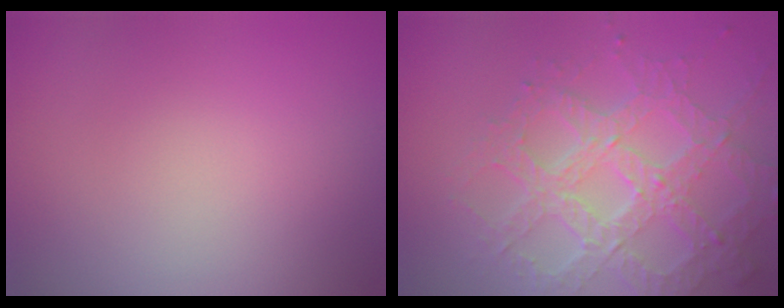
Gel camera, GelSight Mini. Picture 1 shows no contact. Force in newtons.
{"total": 7.2, "press": 5.1, "slide": 5.1}